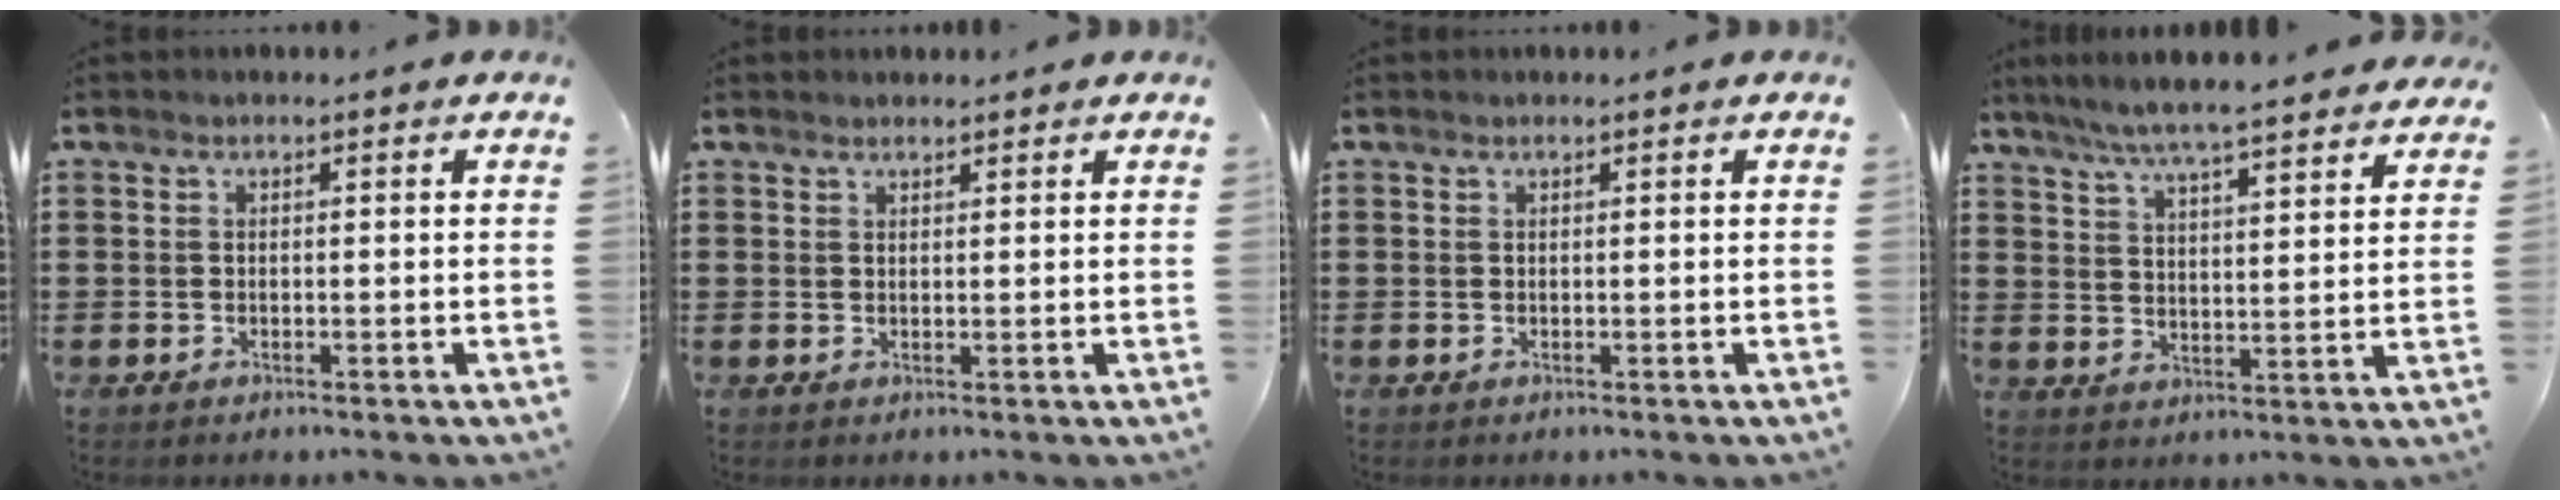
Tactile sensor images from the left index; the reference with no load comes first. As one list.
[{"total": 1.1, "force": [1.1, 0.3, 0.0], "torque": [-0.002, 0.001, 0.021]}, {"total": 0.0}, {"total": 6.3, "force": [5.8, -0.1, 2.4], "torque": [-0.070, -0.030, 0.101]}]